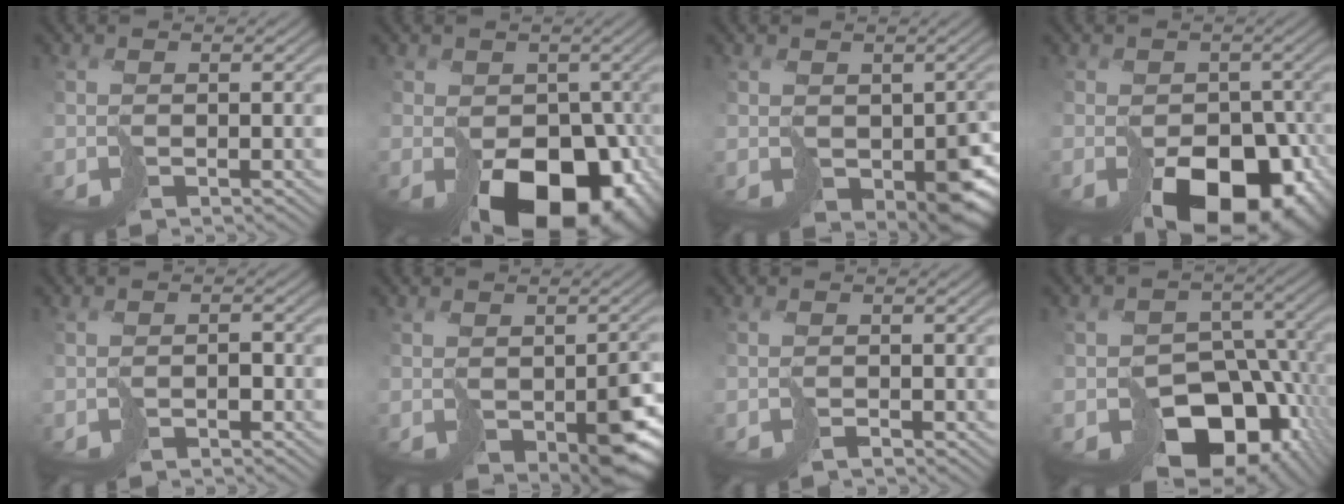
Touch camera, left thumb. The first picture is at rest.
{"total": 16.4, "force": [-5.8, 11.0, 10.7], "torque": [-0.165, -0.046, -0.067]}
{"total": 6.1, "force": [-1.1, 4.0, 4.5], "torque": [-0.071, -0.028, -0.006]}
{"total": 15.6, "force": [-7.1, 10.0, 9.7], "torque": [-0.139, -0.038, -0.094]}
{"total": 1.4, "force": [-0.9, 0.8, 0.8], "torque": [-0.015, 0.003, -0.018]}
{"total": 6.7, "force": [-2.1, 3.7, 5.2], "torque": [-0.080, -0.027, -0.016]}
{"total": 0.7, "force": [-0.6, 0.3, 0.3], "torque": [-0.005, 0.001, -0.013]}
{"total": 17.9, "force": [-7.6, 13.2, 9.4], "torque": [-0.144, -0.034, -0.104]}